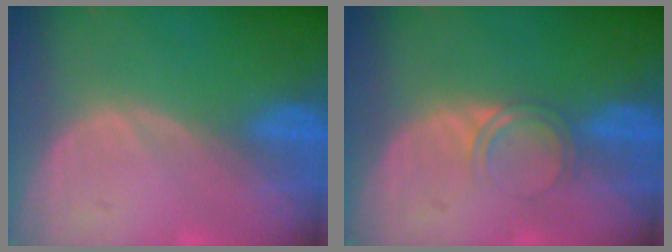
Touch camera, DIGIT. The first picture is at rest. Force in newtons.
{"total": 2.4, "press": 2.4, "slide": 0.2}